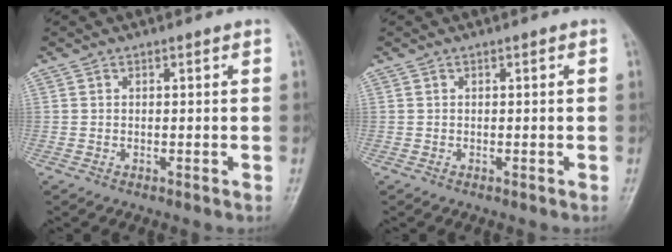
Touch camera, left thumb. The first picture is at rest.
{"total": 0.0}